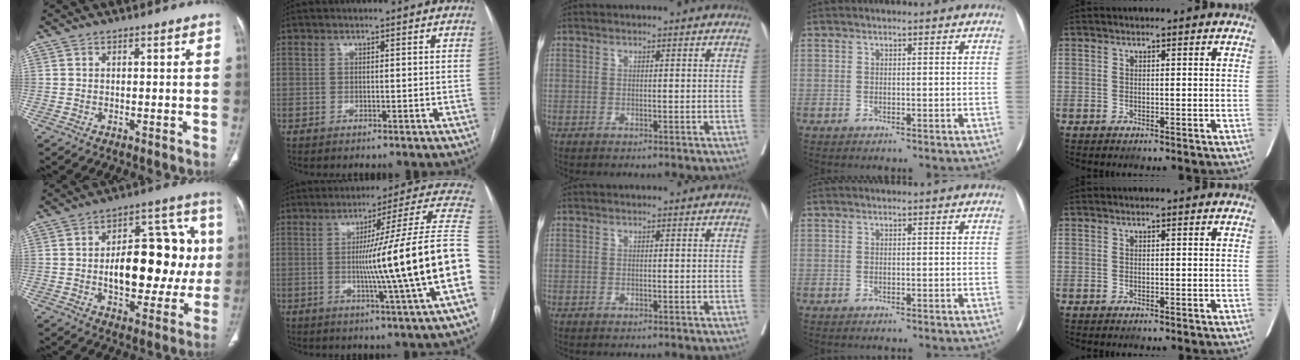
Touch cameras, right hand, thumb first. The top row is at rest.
{"thumb": {"total": 22.2, "force": [0.2, 11.9, 18.8], "torque": [-0.225, 0.030, 0.009]}, "index": {"total": 22.6, "force": [-3.4, -3.0, 22.2], "torque": [-0.250, 0.002, -0.072]}}